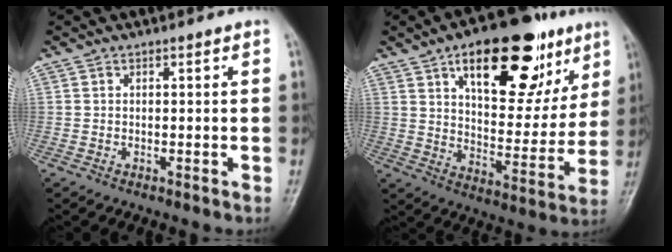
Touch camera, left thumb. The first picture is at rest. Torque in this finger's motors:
{"motor_torque": [2.65, 2.22, 1.85, -0.92, 0.34]}